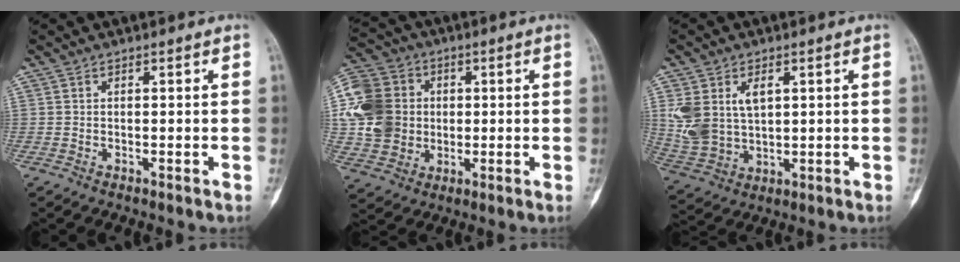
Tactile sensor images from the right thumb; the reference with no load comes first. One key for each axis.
{"total": 17.3, "fx": 0.8, "fy": 14.9, "fz": 8.8, "tx": -0.179, "ty": 0.021, "tz": 0.020}
{"total": 10.6, "fx": 2.7, "fy": 6.9, "fz": 7.5, "tx": -0.151, "ty": -0.003, "tz": 0.071}